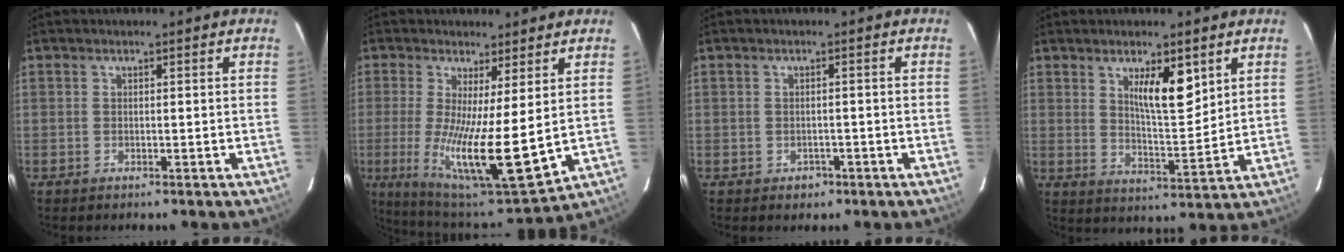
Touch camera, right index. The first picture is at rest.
{"total": 14.7, "force": [-0.8, 2.1, 14.6], "torque": [-0.258, -0.045, -0.002]}
{"total": 1.7, "force": [-0.9, 1.4, 0.5], "torque": [-0.005, 0.004, -0.008]}
{"total": 7.6, "force": [3.8, 1.8, 6.3], "torque": [-0.106, -0.010, 0.069]}